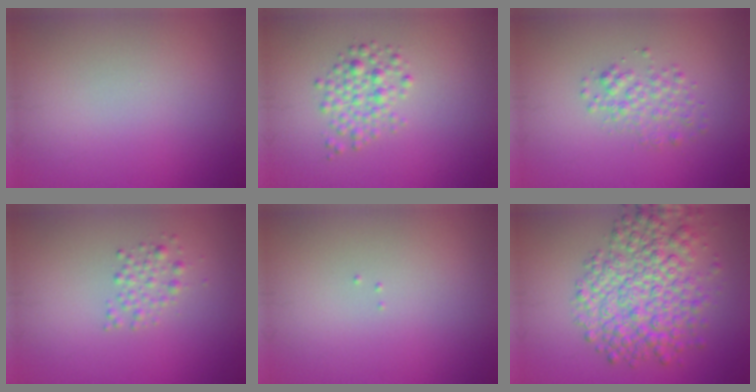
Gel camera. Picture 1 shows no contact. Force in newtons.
{"total": 2.6, "press": 2.6, "slide": 0.1}
{"total": 2.1, "press": 2.1, "slide": 0.1}
{"total": 1.5, "press": 1.5, "slide": 0.0}
{"total": 0.0}
{"total": 7.4, "press": 7.4, "slide": 0.2}